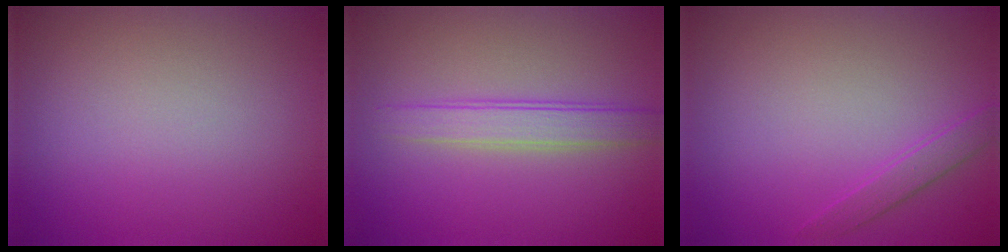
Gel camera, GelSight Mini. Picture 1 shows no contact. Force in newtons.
{"total": 2.8, "press": 2.8, "slide": 0.1}
{"total": 1.4, "press": 1.4, "slide": 0.1}